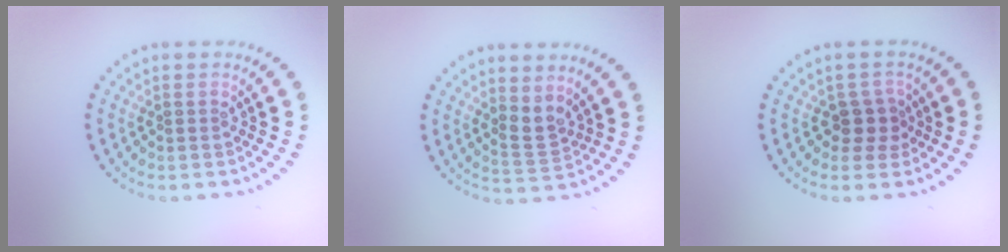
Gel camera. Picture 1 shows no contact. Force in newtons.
{"total": 2.0, "press": 1.4, "slide": 1.4}
{"total": 2.2, "press": 1.9, "slide": 1.3}